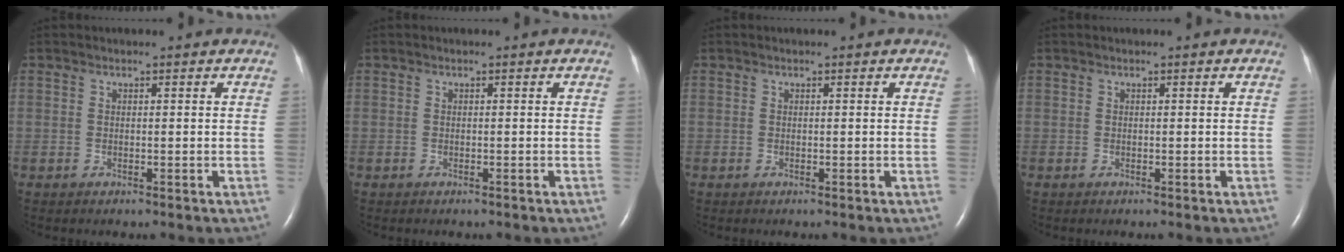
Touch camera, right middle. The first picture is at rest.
{"total": 0.0}
{"total": 0.0}
{"total": 0.0}